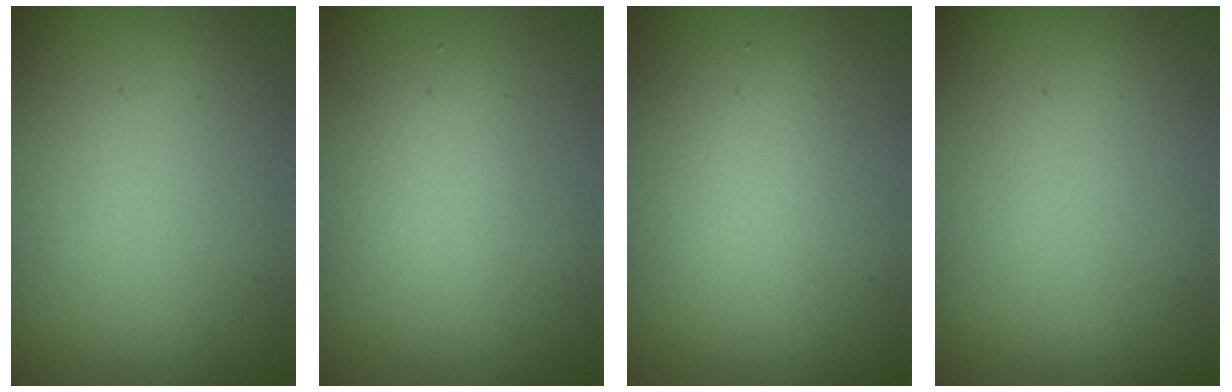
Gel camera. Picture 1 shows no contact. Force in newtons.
{"total": 1.9, "press": 1.9, "slide": 0.1}
{"total": 2.9, "press": 2.9, "slide": 0.2}
{"total": 0.0}